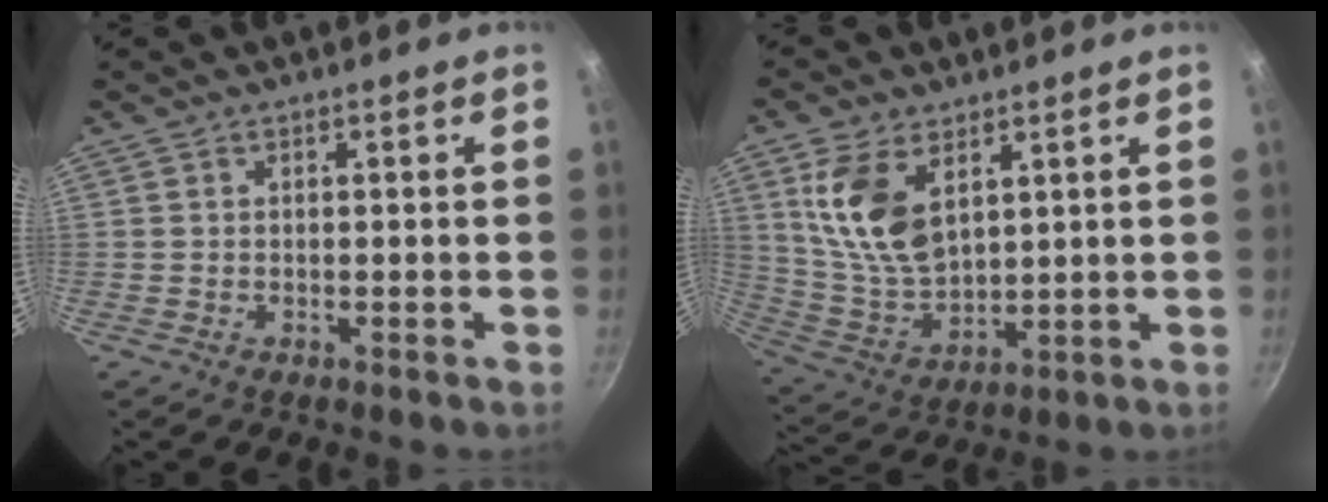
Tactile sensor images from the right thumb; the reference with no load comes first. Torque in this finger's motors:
{"motor_torque": [-0.26, 0.56, 0.30, 0.03, 0.17]}